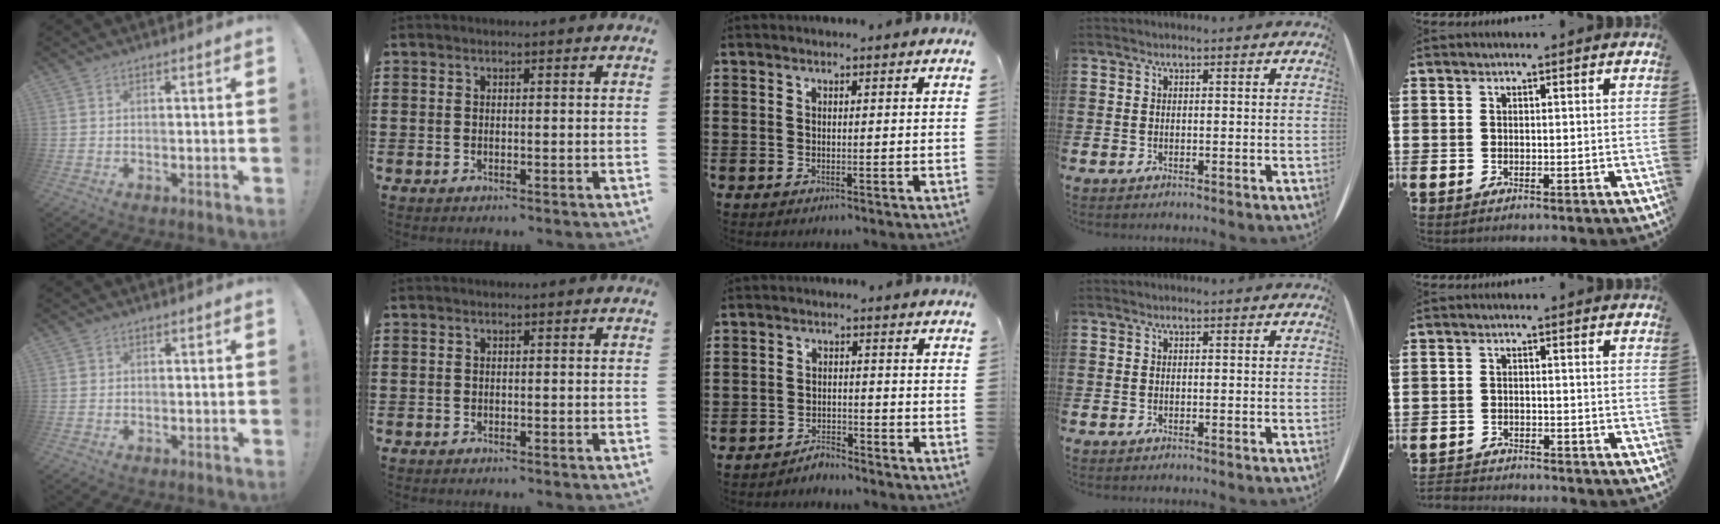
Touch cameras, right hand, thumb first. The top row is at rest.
{"thumb": {"total": 0.6, "force": [0.2, 0.5, 0.0], "torque": [0.008, -0.001, 0.002]}, "middle": {"total": 3.1, "force": [-3.1, 0.6, -0.1], "torque": [-0.006, 0.004, -0.066]}, "little": {"total": 2.1, "force": [-2.1, 0.0, -0.3], "torque": [-0.002, 0.001, -0.047]}}